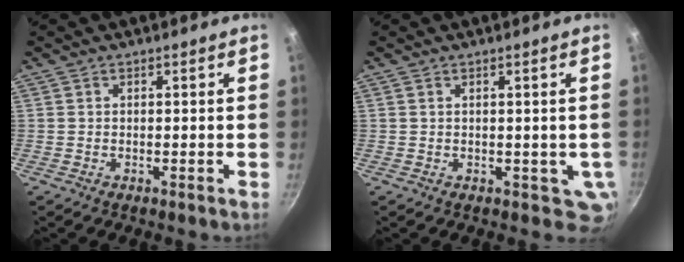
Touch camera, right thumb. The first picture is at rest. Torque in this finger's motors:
{"motor_torque": [-0.08, -0.10, 0.10, -0.50, -0.03]}